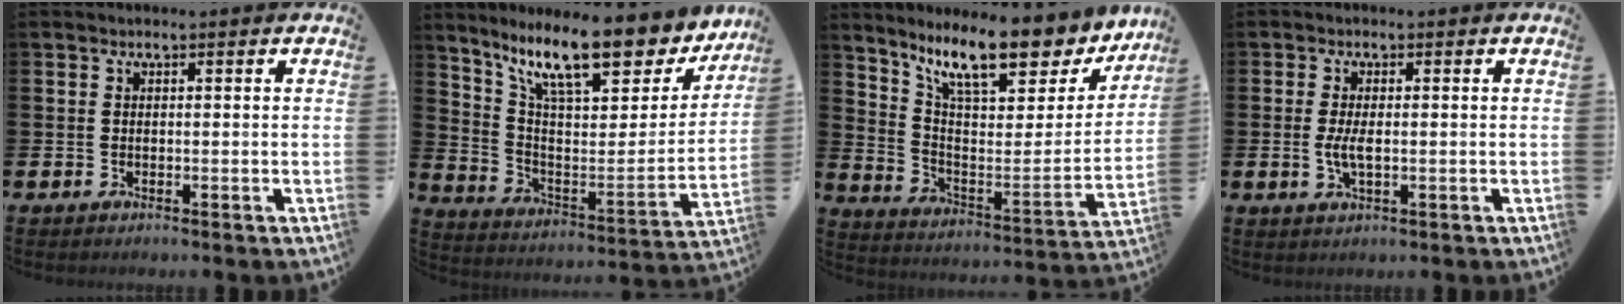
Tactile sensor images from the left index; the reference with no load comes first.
{"total": 14.3, "force": [11.0, 4.2, 8.1], "torque": [-0.160, -0.076, 0.183]}
{"total": 12.8, "force": [10.6, 3.6, 6.3], "torque": [-0.129, -0.081, 0.176]}
{"total": 2.7, "force": [-0.1, 1.0, 2.5], "torque": [-0.041, -0.001, -0.004]}